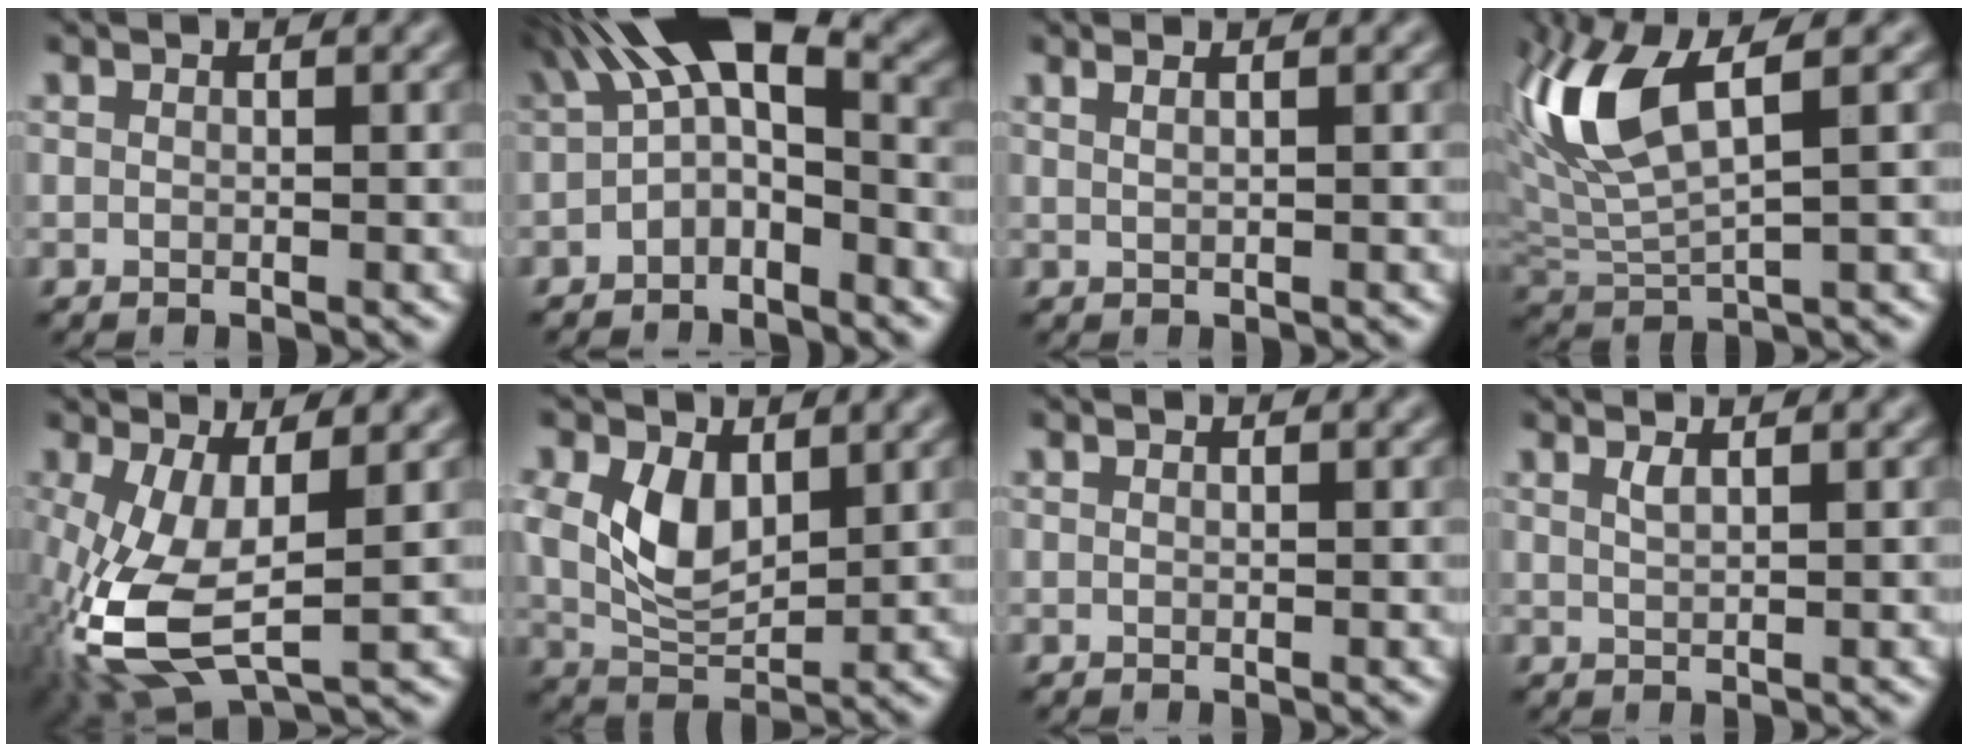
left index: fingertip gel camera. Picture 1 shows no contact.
{"total": 7.3, "force": [-0.4, 3.4, 6.5], "torque": [-0.110, 0.023, -0.027]}
{"total": 2.0, "force": [1.2, 1.0, 1.3], "torque": [-0.002, -0.003, -0.007]}
{"total": 8.2, "force": [3.6, 2.8, 6.9], "torque": [-0.158, 0.010, 0.069]}
{"total": 10.3, "force": [-2.0, 4.7, 8.9], "torque": [-0.225, -0.020, -0.034]}
{"total": 6.0, "force": [1.4, 3.7, 4.5], "torque": [-0.103, -0.002, 0.031]}
{"total": 0.0}
{"total": 1.0, "force": [0.6, 0.3, 0.8], "torque": [-0.013, 0.002, 0.009]}